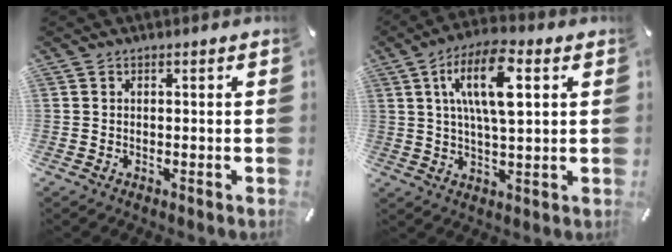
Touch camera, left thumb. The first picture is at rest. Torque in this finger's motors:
{"motor_torque": [1.92, 1.81, 1.76, -0.73, 0.26]}